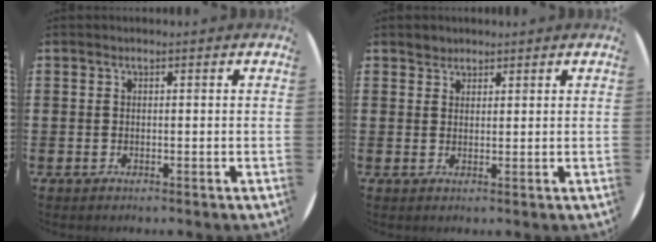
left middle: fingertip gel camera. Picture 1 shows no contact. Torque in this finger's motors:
{"motor_torque": [0.09, -0.07, -0.01, 0.00]}